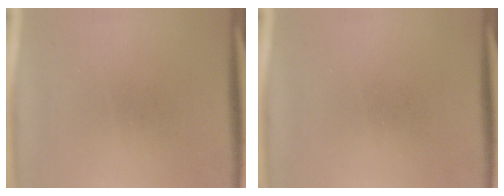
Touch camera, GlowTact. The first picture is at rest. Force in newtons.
{"total": 0.0}